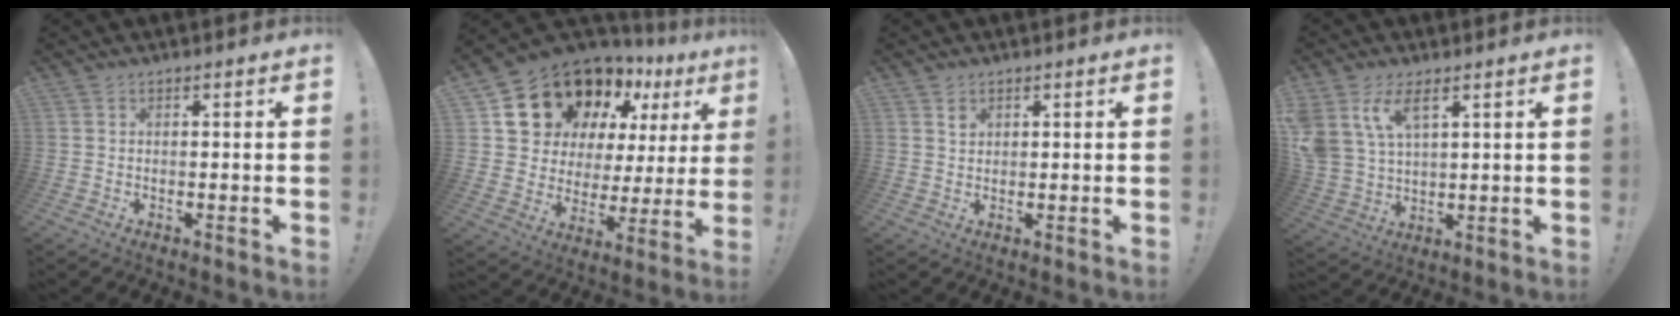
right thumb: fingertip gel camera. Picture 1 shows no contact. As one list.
[{"total": 16.6, "force": [12.7, 8.7, 6.1], "torque": [-0.106, -0.099, 0.242]}, {"total": 1.6, "force": [1.0, 1.1, 0.5], "torque": [0.003, -0.005, 0.016]}, {"total": 10.2, "force": [5.7, 5.4, 6.5], "torque": [-0.157, -0.018, 0.111]}]